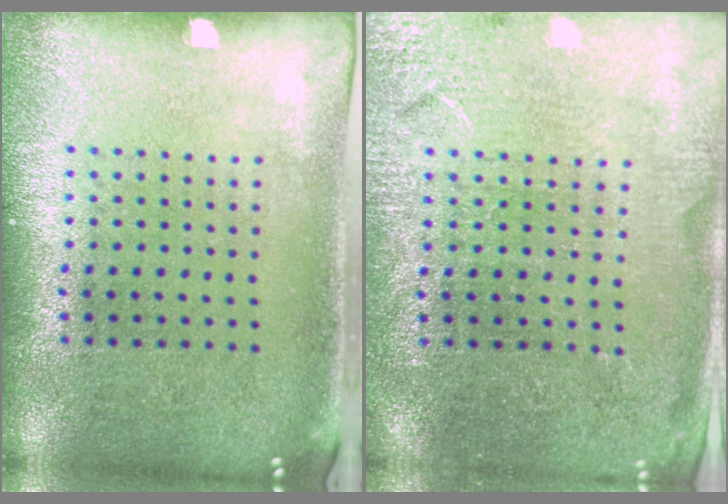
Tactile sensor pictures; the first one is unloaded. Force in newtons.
{"total": 3.1, "press": 3.1, "slide": 0.5}